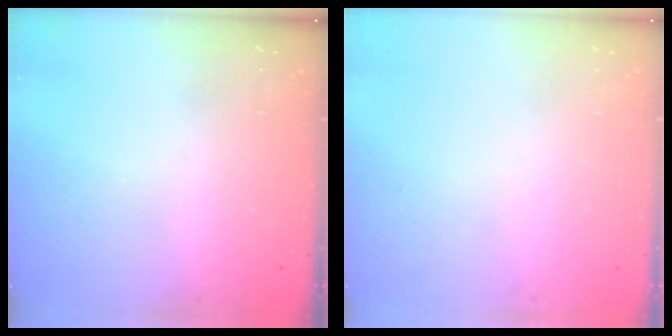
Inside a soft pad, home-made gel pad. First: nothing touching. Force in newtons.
{"total": 0.0}